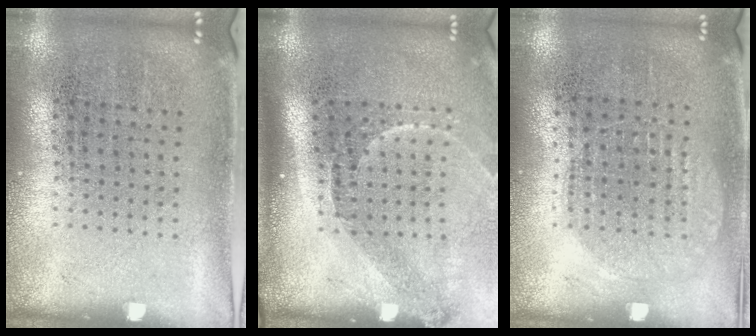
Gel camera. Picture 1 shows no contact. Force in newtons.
{"total": 2.2, "press": 1.5, "slide": 1.5}
{"total": 1.0, "press": 0.9, "slide": 0.3}